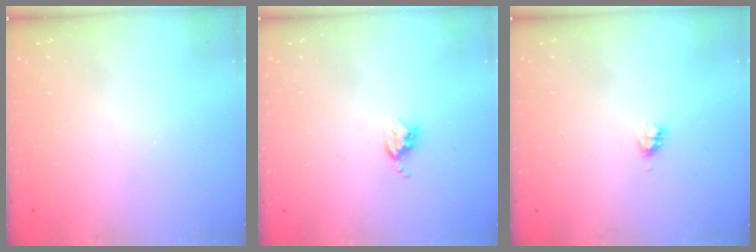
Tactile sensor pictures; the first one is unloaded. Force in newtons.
{"total": 3.9, "press": 3.9, "slide": 0.5}
{"total": 2.7, "press": 2.7, "slide": 0.2}